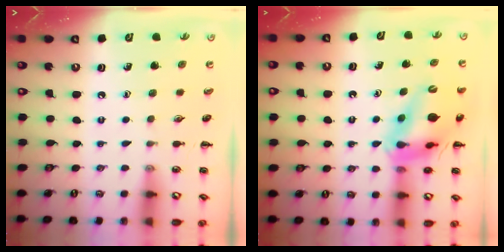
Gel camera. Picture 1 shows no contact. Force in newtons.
{"total": 16.9, "press": 16.7, "slide": 2.9}